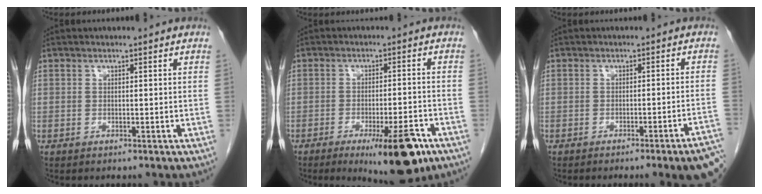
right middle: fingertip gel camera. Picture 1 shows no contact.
{"total": 11.0, "force": [-6.4, 2.3, 8.7], "torque": [-0.118, -0.014, -0.087]}
{"total": 8.3, "force": [-6.4, -0.5, 5.2], "torque": [-0.042, -0.004, -0.080]}